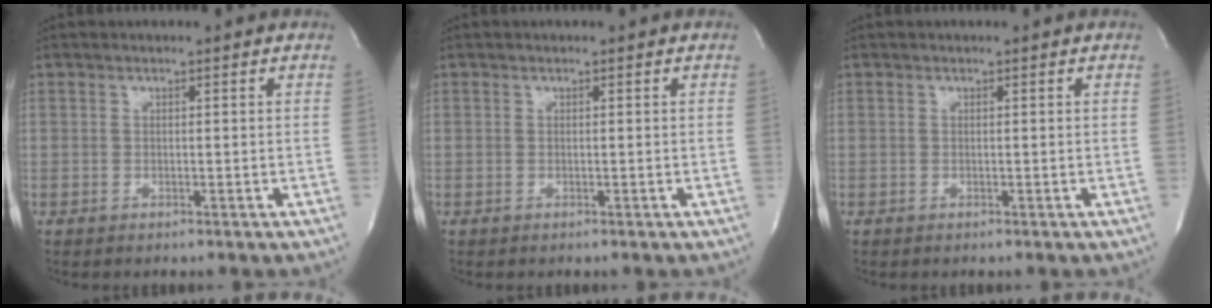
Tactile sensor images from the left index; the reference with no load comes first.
{"total": 0.0}
{"total": 0.0}